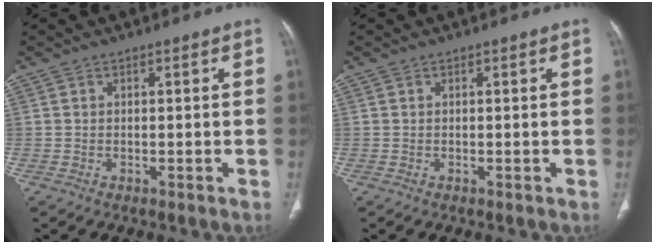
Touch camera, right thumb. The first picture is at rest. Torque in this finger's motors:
{"motor_torque": [-0.66, 0.88, 0.28, -0.07, -0.01]}